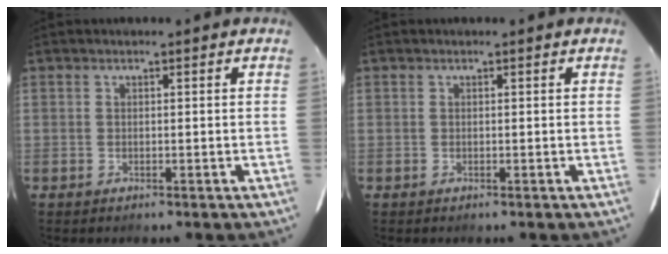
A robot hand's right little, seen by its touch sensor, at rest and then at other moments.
{"total": 0.0}